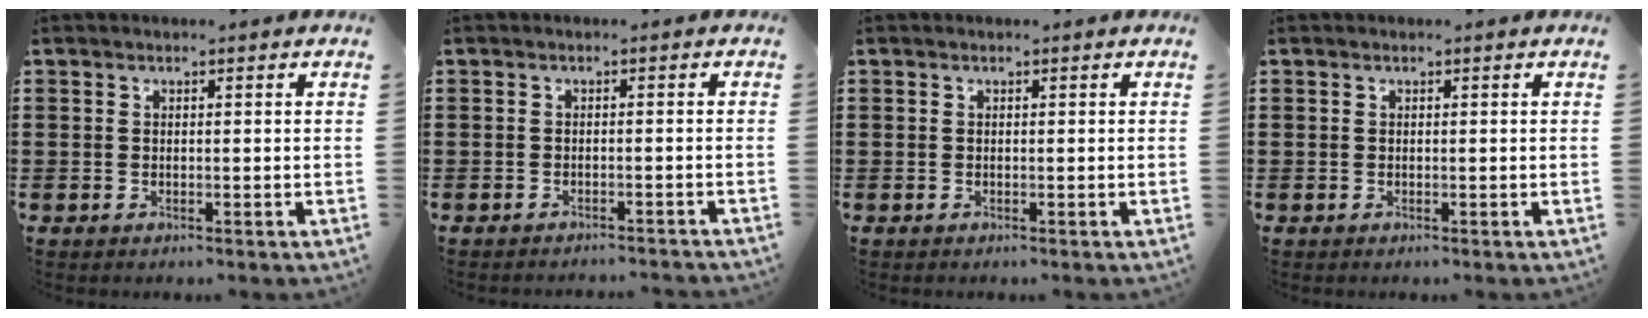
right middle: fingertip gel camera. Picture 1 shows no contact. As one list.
[{"total": 1.2, "force": [-1.2, -0.2, 0.1], "torque": [-0.006, 0.000, -0.023]}, {"total": 0.0}, {"total": 0.0}]